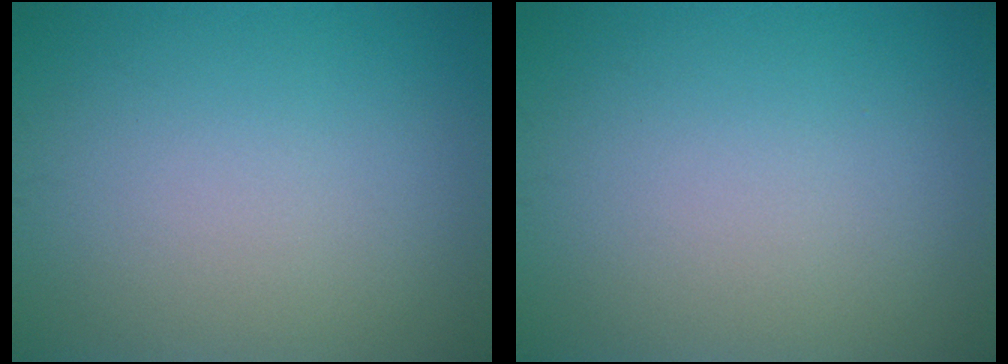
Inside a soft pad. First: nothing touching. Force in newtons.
{"total": 0.0}